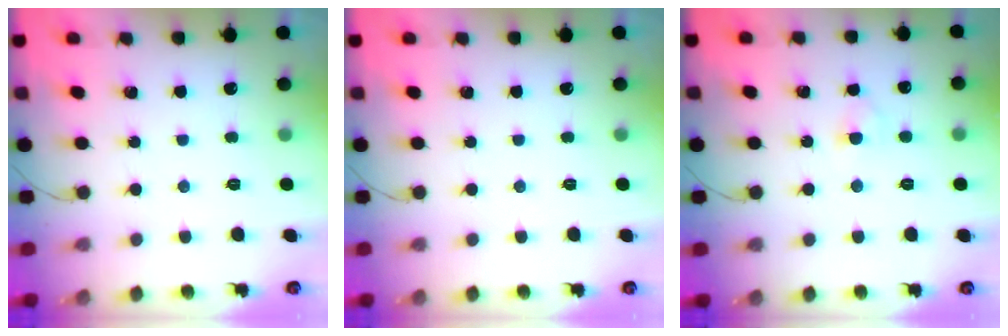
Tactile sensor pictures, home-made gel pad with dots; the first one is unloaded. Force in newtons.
{"total": 0.0}
{"total": 3.6, "press": 3.4, "slide": 1.1}